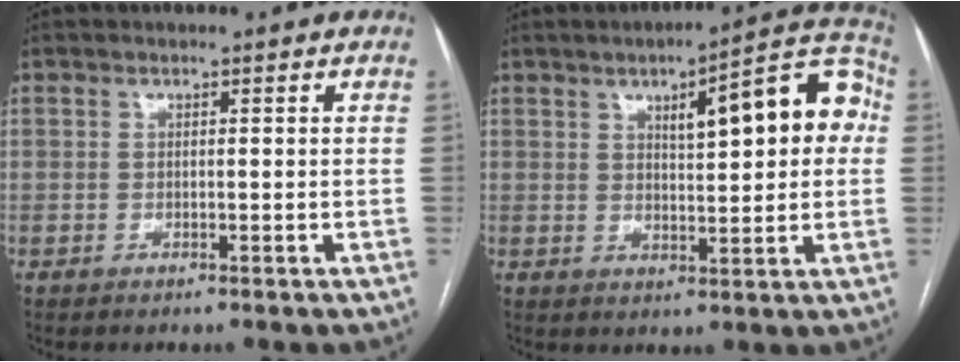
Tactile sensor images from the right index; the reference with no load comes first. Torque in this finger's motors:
{"motor_torque": [0.58, 0.47, 0.27, 0.10]}